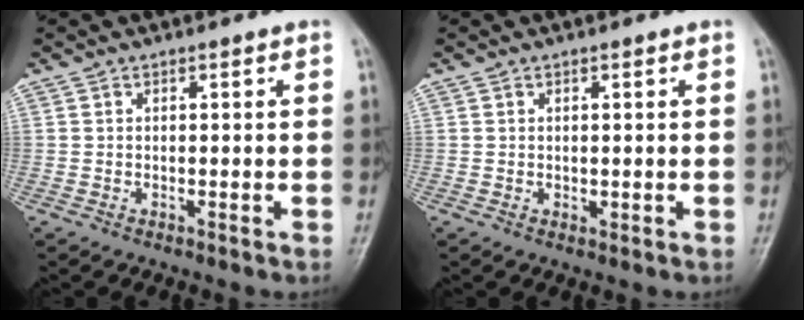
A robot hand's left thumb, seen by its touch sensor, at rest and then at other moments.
{"total": 0.9, "force": [0.5, 0.6, 0.5], "torque": [-0.002, -0.004, 0.007]}